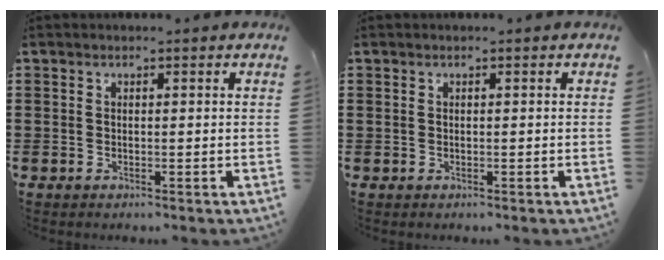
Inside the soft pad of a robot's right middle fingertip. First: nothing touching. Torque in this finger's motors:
{"motor_torque": [1.60, 0.54, 0.10, 0.02]}